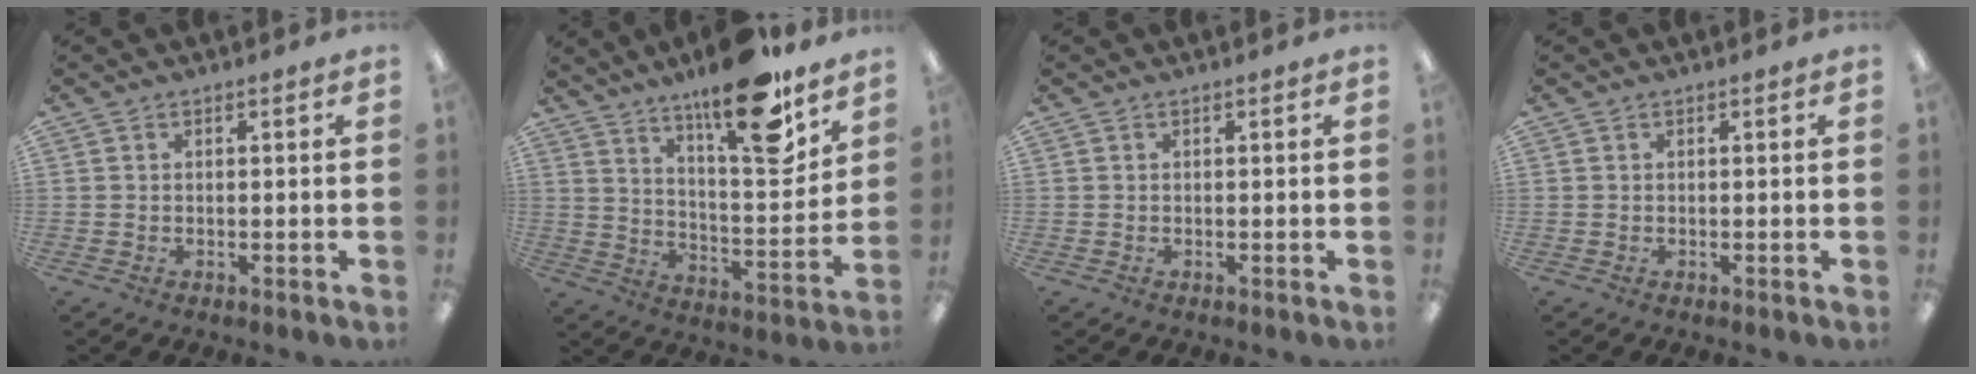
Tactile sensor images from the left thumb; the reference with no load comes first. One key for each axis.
{"total": 19.9, "fx": 14.4, "fy": 5.4, "fz": 12.6, "tx": -0.188, "ty": -0.099, "tz": 0.233}
{"total": 0.0}
{"total": 0.0}